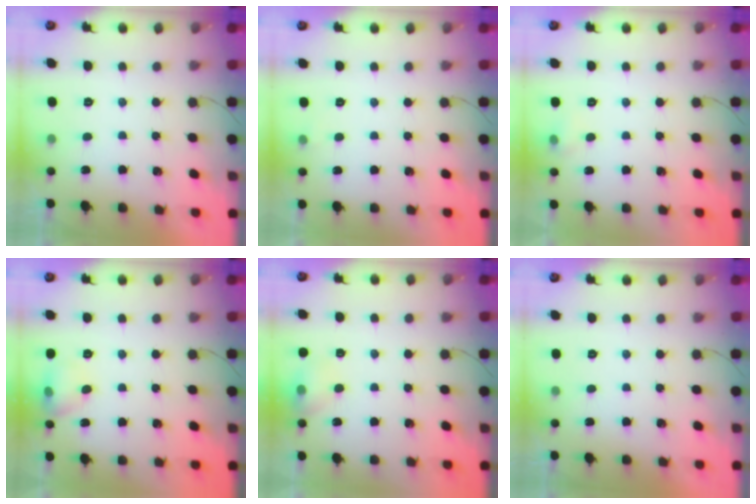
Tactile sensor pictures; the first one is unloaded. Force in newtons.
{"total": 2.8, "press": 2.5, "slide": 1.1}
{"total": 4.3, "press": 4.2, "slide": 1.1}
{"total": 7.9, "press": 7.8, "slide": 1.3}
{"total": 8.5, "press": 8.3, "slide": 1.7}
{"total": 0.0}